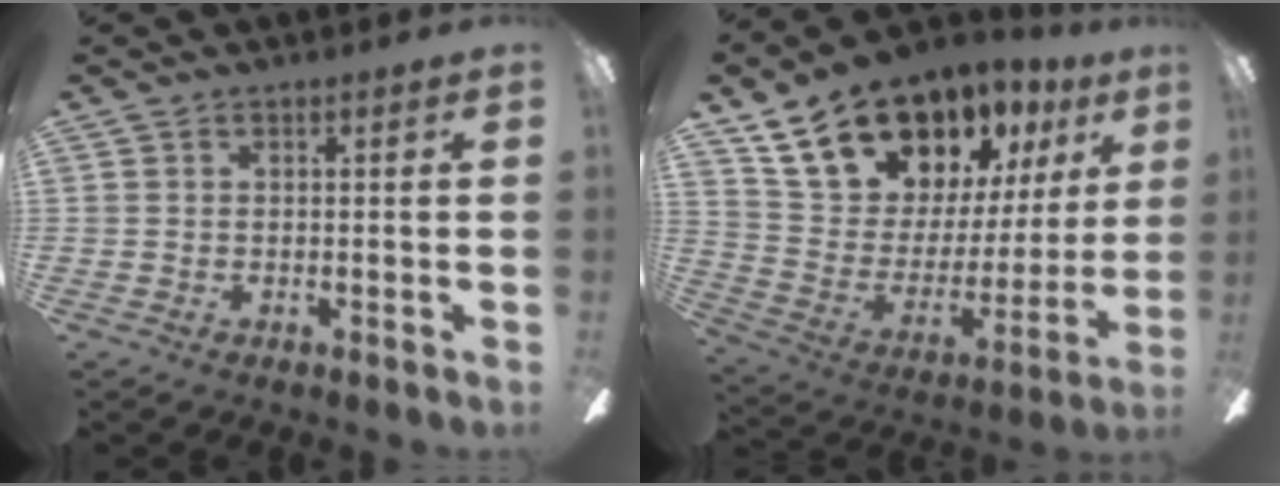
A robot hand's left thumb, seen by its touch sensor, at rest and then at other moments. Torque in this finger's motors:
{"motor_torque": [2.51, 2.51, 1.21, -1.56, 0.23]}